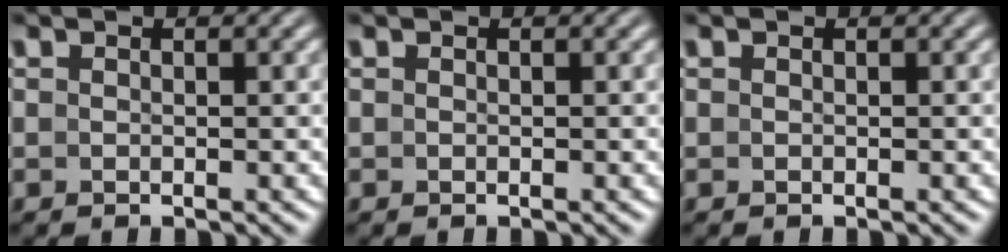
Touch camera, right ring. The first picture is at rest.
{"total": 0.0}
{"total": 0.0}